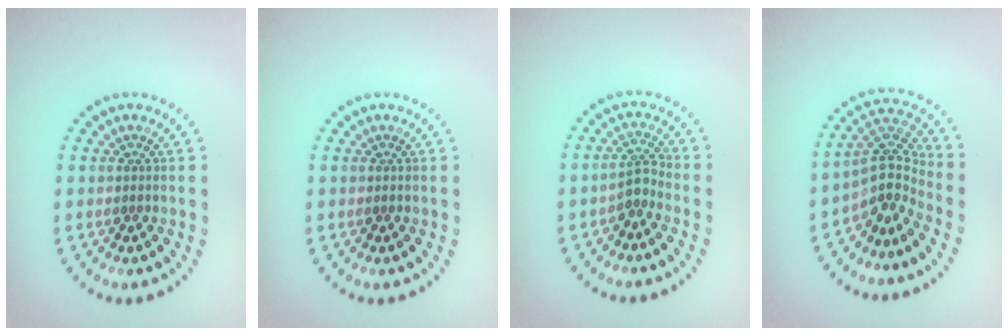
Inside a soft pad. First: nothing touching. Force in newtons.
{"total": 0.0}
{"total": 2.1, "press": 1.6, "slide": 1.4}
{"total": 4.1, "press": 3.2, "slide": 2.6}